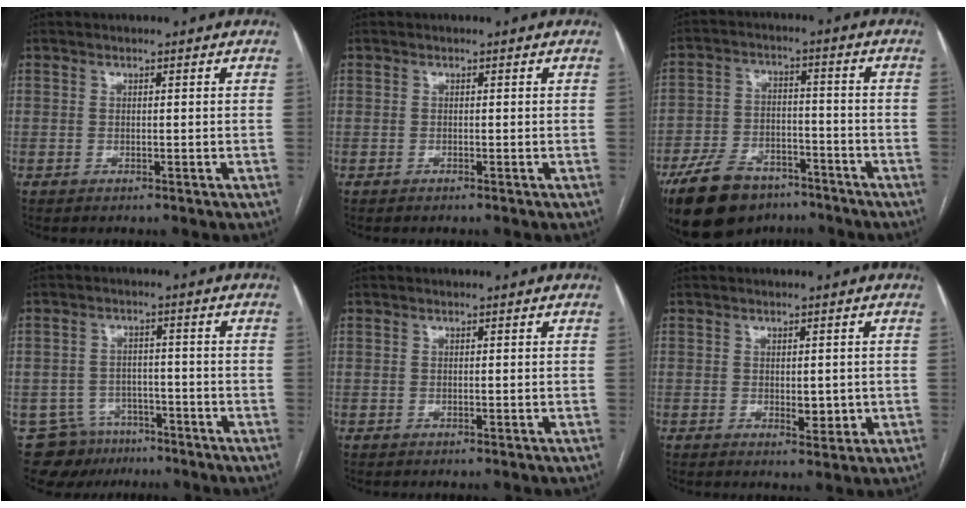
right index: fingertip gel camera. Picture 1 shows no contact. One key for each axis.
{"total": 0.0}
{"total": 13.9, "fx": -10.0, "fy": 7.1, "fz": 6.4, "tx": -0.127, "ty": 0.003, "tz": -0.167}
{"total": 7.8, "fx": -5.5, "fy": 5.5, "fz": 0.2, "tx": -0.001, "ty": 0.025, "tz": -0.080}
{"total": 0.0}
{"total": 3.1, "fx": -0.2, "fy": 1.5, "fz": 2.7, "tx": -0.036, "ty": -0.005, "tz": 0.004}